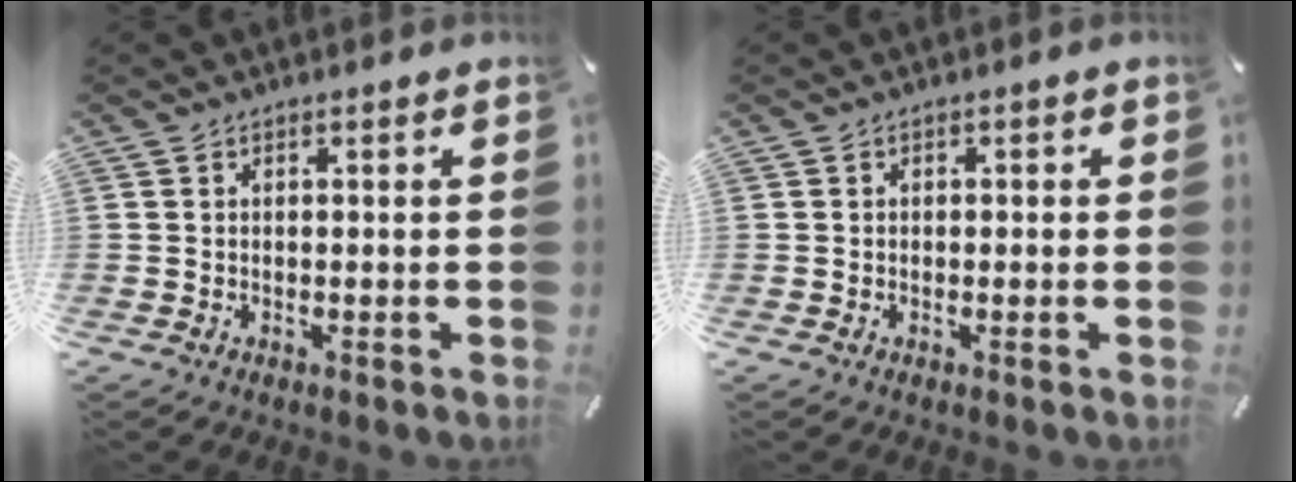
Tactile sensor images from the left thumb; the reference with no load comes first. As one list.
[{"total": 0.6, "force": [-0.2, 0.5, 0.2], "torque": [-0.003, 0.003, -0.005]}]